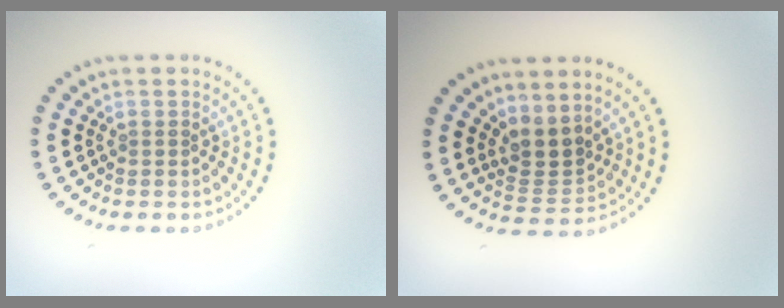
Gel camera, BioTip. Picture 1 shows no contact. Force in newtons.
{"total": 2.8, "press": 2.1, "slide": 1.8}